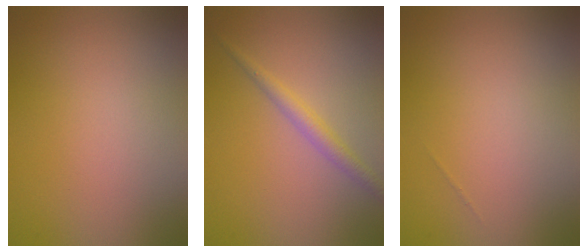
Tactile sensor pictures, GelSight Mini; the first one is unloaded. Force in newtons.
{"total": 1.9, "press": 1.9, "slide": 0.1}
{"total": 0.0}